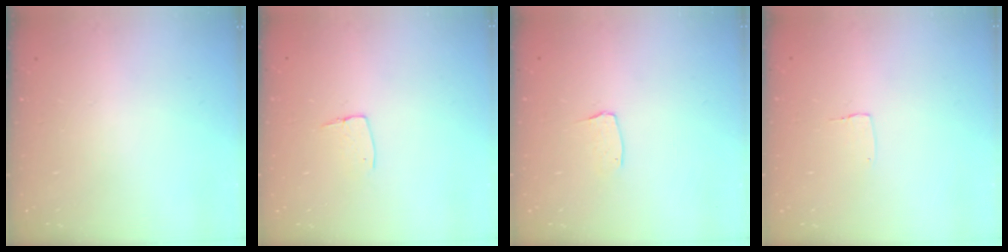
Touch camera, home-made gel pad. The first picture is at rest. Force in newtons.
{"total": 6.0, "press": 6.0, "slide": 0.4}
{"total": 3.7, "press": 3.7, "slide": 0.2}
{"total": 3.3, "press": 3.3, "slide": 0.1}